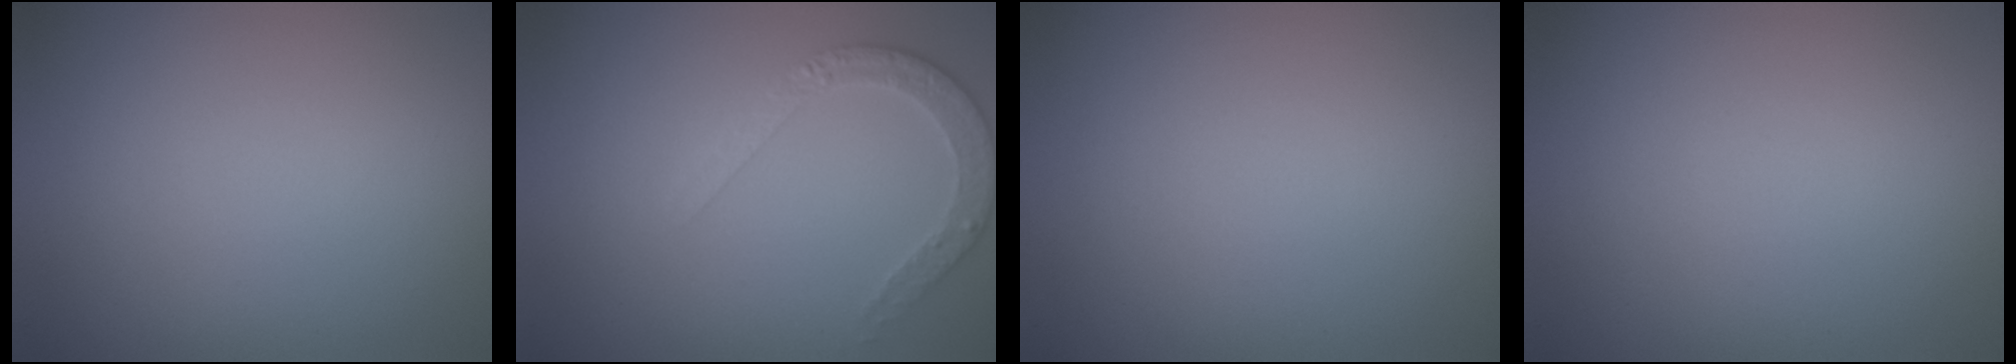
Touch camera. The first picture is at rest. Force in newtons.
{"total": 2.6, "press": 2.5, "slide": 0.8}
{"total": 0.0}
{"total": 0.0}